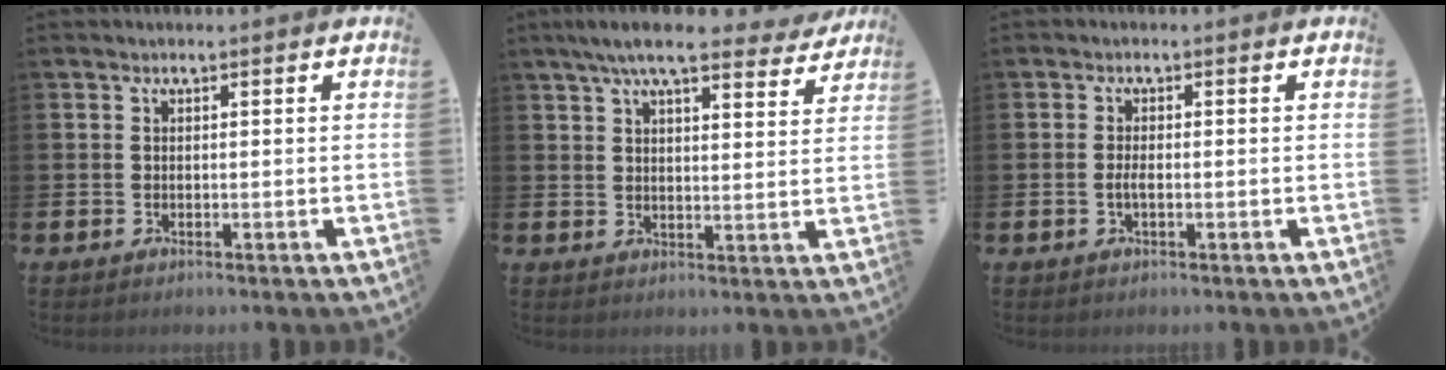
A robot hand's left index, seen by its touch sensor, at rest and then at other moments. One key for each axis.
{"total": 8.0, "fx": 7.1, "fy": 1.3, "fz": 3.4, "tx": -0.080, "ty": -0.024, "tz": 0.128}
{"total": 1.3, "fx": -0.4, "fy": 0.4, "fz": 1.2, "tx": -0.019, "ty": -0.001, "tz": -0.008}